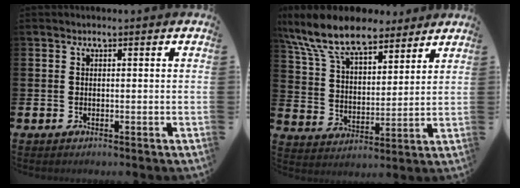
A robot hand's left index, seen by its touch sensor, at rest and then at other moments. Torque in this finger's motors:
{"motor_torque": [1.82, -0.32, 1.02, 0.21]}